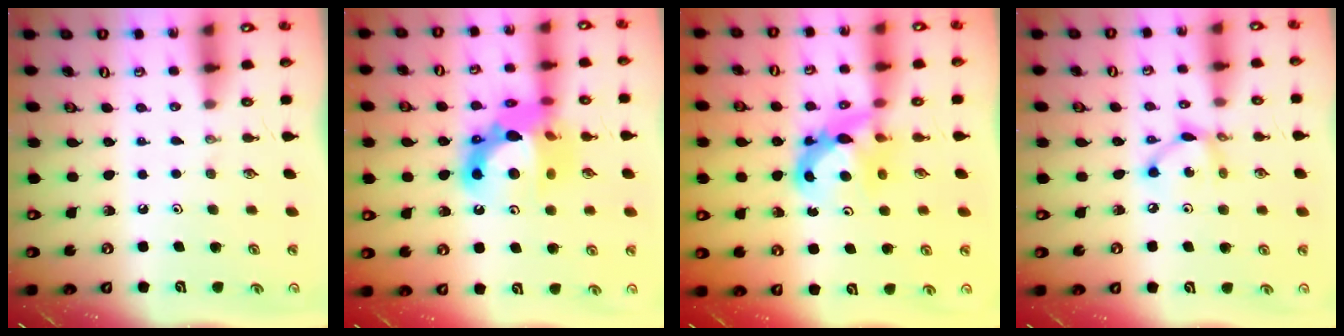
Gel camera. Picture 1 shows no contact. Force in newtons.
{"total": 17.3, "press": 17.2, "slide": 1.8}
{"total": 7.5, "press": 7.4, "slide": 1.0}
{"total": 7.9, "press": 7.9, "slide": 0.3}